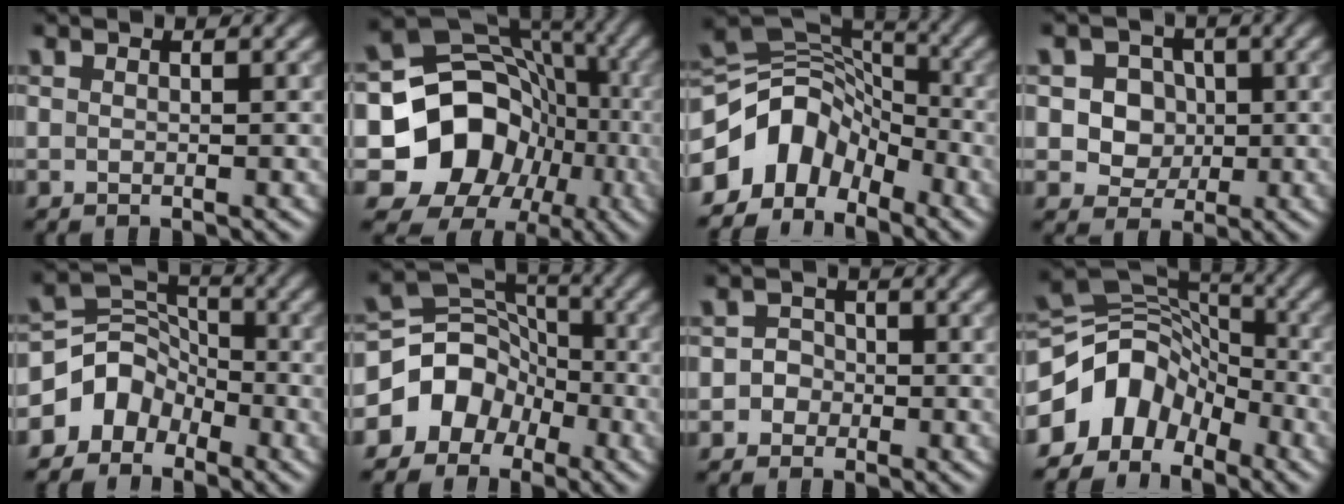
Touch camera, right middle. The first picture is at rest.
{"total": 13.3, "force": [-3.8, 11.4, 5.9], "torque": [-0.119, -0.010, -0.078]}
{"total": 8.2, "force": [-4.1, 5.7, 4.1], "torque": [-0.065, 0.015, -0.091]}
{"total": 5.4, "force": [0.7, 4.9, 2.3], "torque": [-0.017, 0.017, 0.004]}
{"total": 4.7, "force": [-2.7, 3.7, 1.2], "torque": [-0.011, 0.008, -0.061]}
{"total": 7.0, "force": [-3.1, 5.7, 2.4], "torque": [-0.027, 0.017, -0.078]}
{"total": 2.0, "force": [-0.5, 1.8, 0.4], "torque": [0.023, 0.005, -0.020]}
{"total": 8.3, "force": [-4.1, 5.9, 4.0], "torque": [-0.066, 0.012, -0.094]}